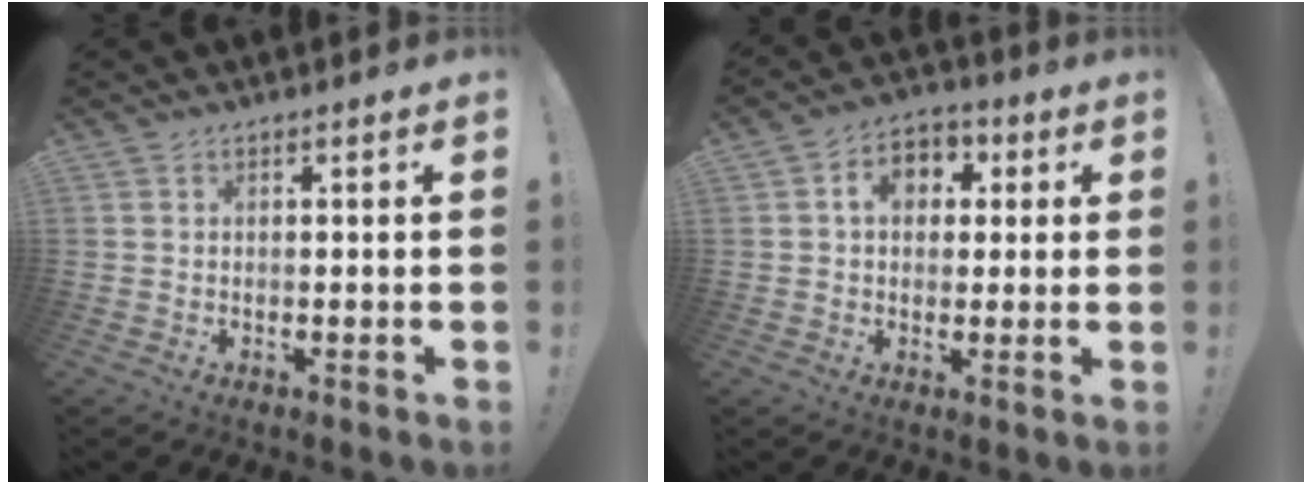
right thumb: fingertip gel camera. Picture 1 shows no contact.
{"total": 8.1, "force": [1.7, 6.3, 4.8], "torque": [-0.063, 0.002, 0.031]}